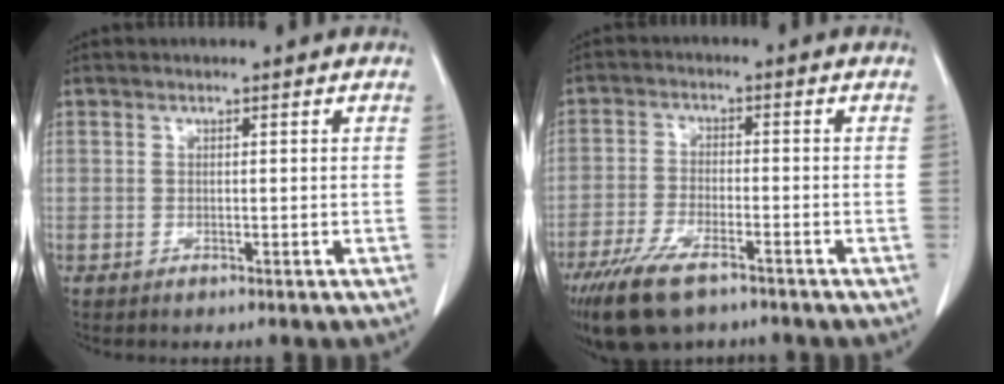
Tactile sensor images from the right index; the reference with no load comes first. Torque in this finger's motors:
{"motor_torque": [0.99, -0.92, 0.53, 0.16]}